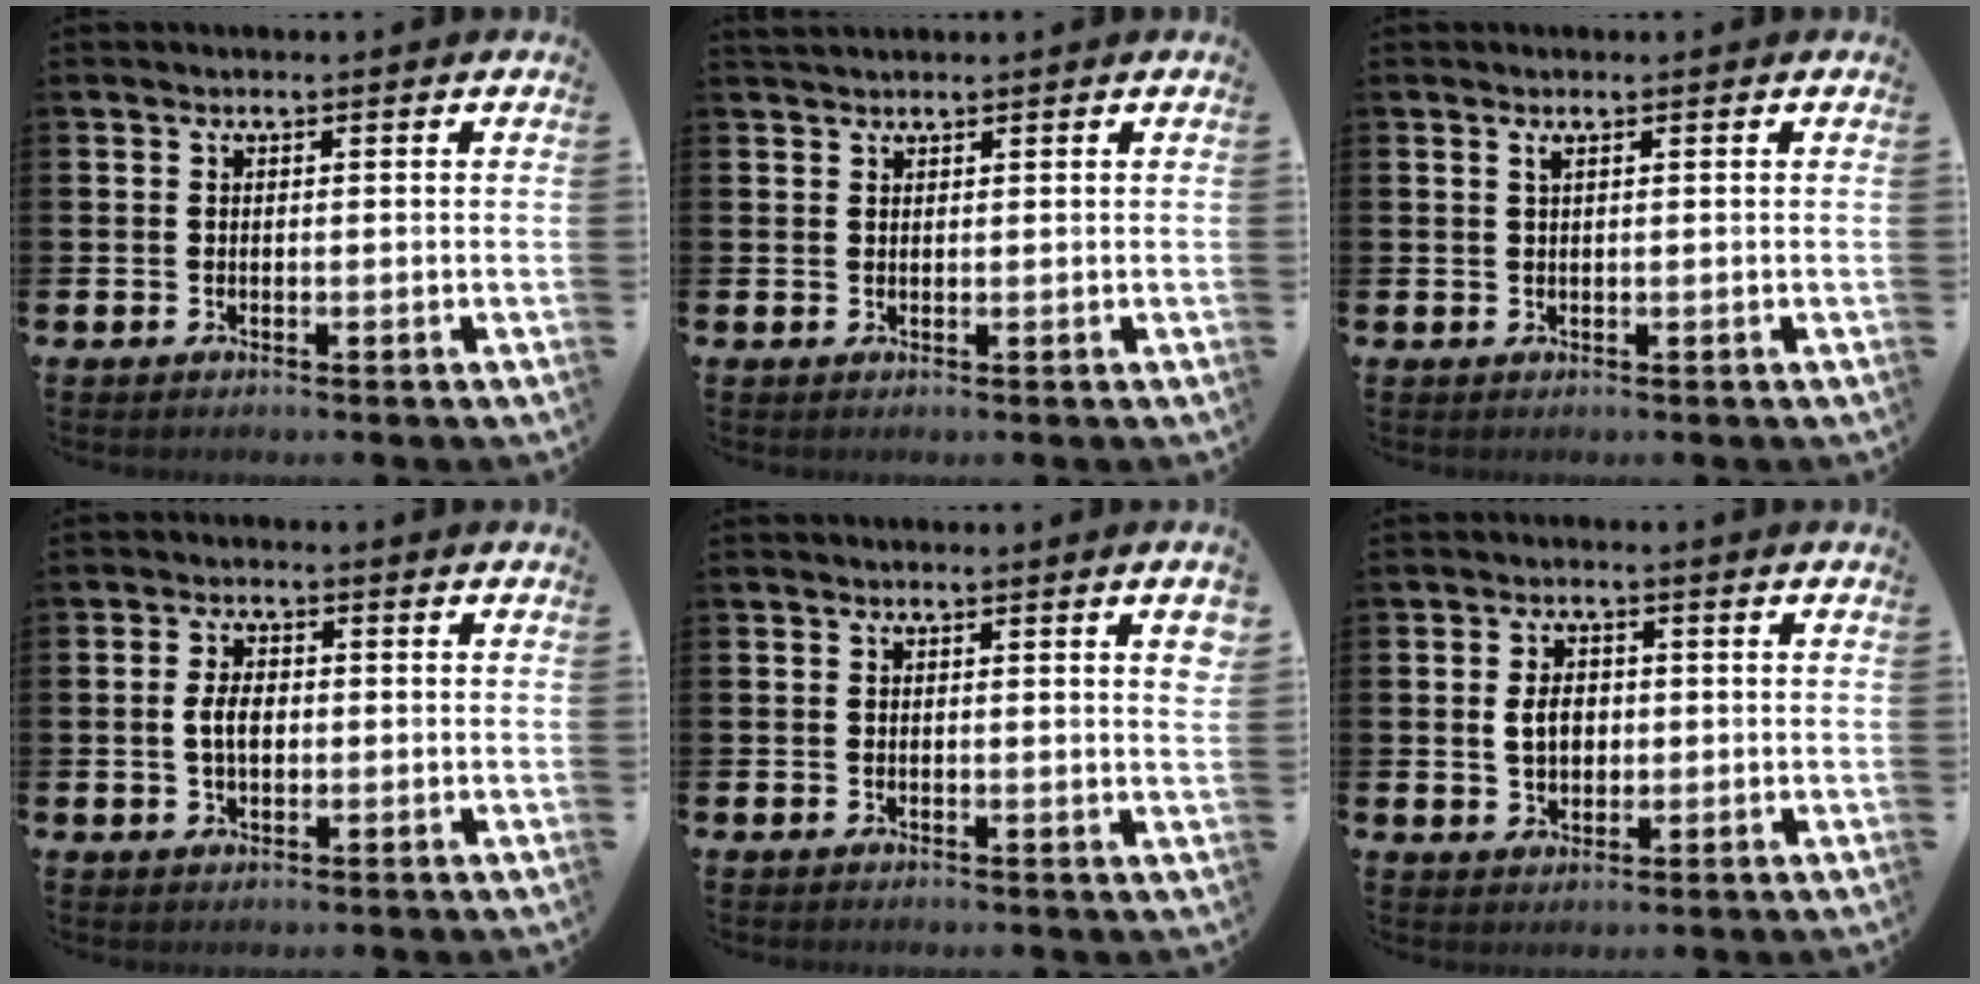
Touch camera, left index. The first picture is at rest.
{"total": 1.2, "force": [1.2, 0.3, 0.2], "torque": [0.003, -0.001, 0.020]}
{"total": 0.7, "force": [0.4, 0.0, 0.5], "torque": [-0.009, 0.001, 0.006]}
{"total": 3.4, "force": [0.0, 2.0, 2.7], "torque": [-0.043, 0.006, -0.004]}
{"total": 1.8, "force": [0.6, -0.1, 1.7], "torque": [-0.030, -0.002, 0.008]}
{"total": 3.7, "force": [0.4, 2.7, 2.4], "torque": [-0.036, 0.006, 0.001]}